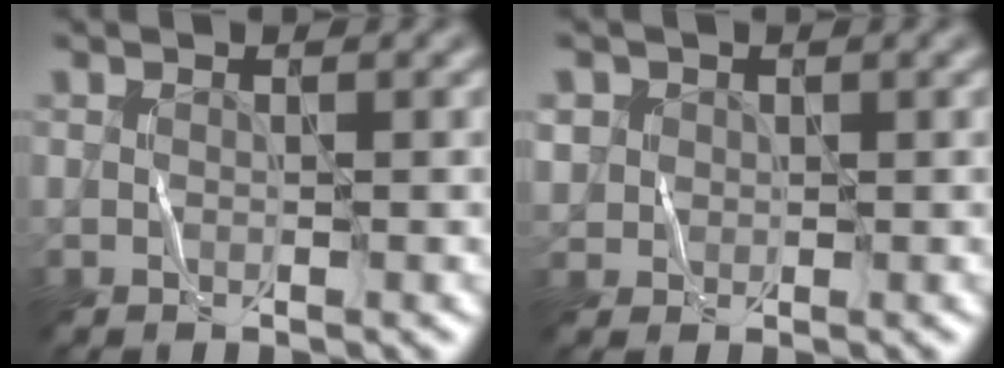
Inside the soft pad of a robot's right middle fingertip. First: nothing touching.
{"total": 1.9, "force": [0.7, 1.8, 0.0], "torque": [-0.014, 0.003, 0.010]}